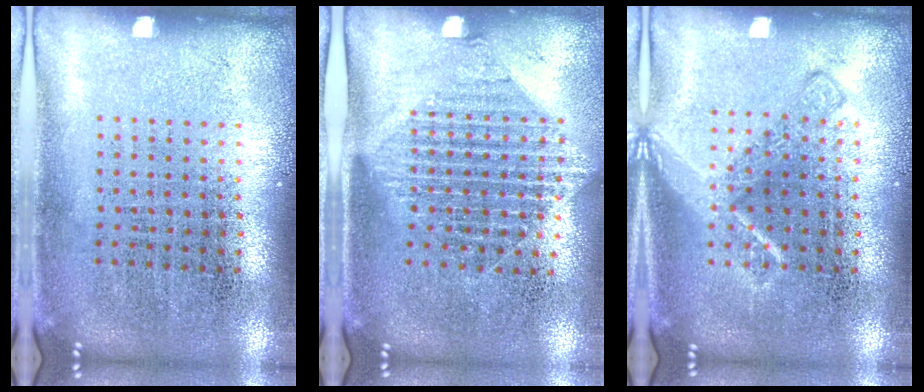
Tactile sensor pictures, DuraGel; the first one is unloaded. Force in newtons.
{"total": 1.6, "press": 1.3, "slide": 0.9}
{"total": 2.3, "press": 2.3, "slide": 0.3}